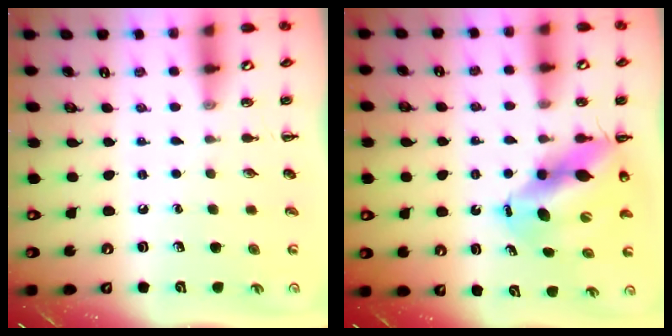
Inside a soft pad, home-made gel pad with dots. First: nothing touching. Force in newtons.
{"total": 11.7, "press": 11.3, "slide": 3.0}